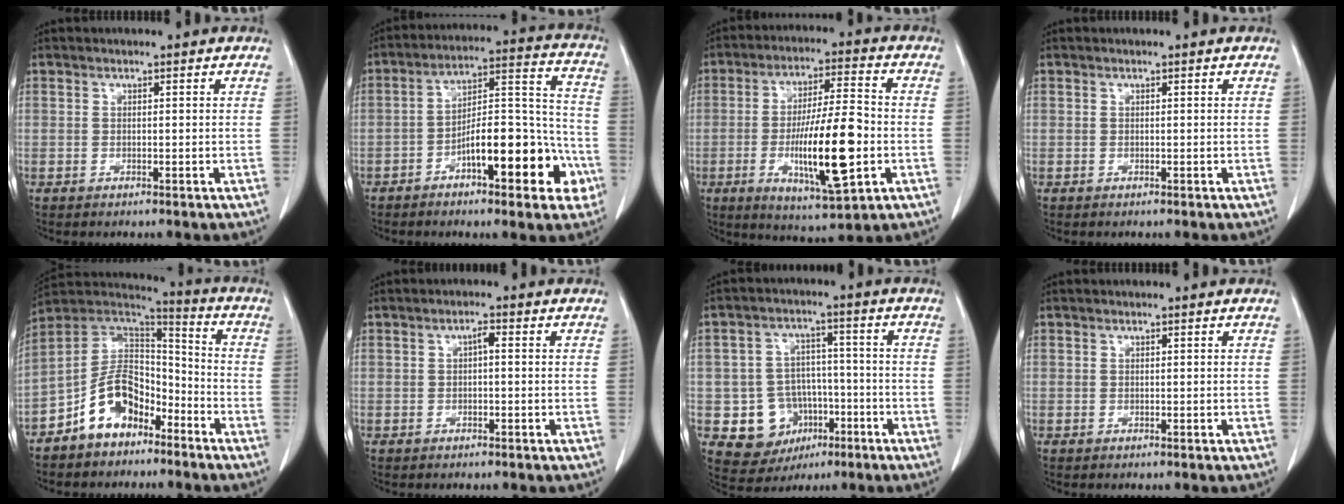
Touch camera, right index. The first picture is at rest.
{"total": 15.6, "force": [-6.5, 4.9, 13.3], "torque": [-0.191, 0.036, -0.091]}
{"total": 15.1, "force": [-3.4, 2.3, 14.6], "torque": [-0.255, -0.009, -0.049]}
{"total": 0.0}
{"total": 11.0, "force": [-6.4, 6.6, 6.1], "torque": [-0.113, 0.036, -0.120]}
{"total": 1.3, "force": [0.1, 0.4, 1.3], "torque": [-0.017, 0.006, 0.002]}
{"total": 9.7, "force": [-3.2, 8.7, 2.7], "torque": [-0.040, 0.030, -0.036]}
{"total": 0.0}